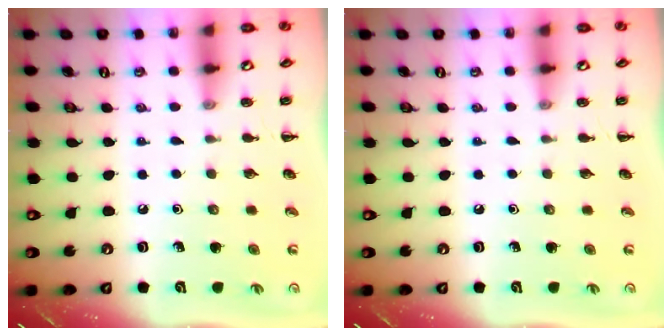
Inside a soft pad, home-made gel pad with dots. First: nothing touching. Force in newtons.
{"total": 0.0}